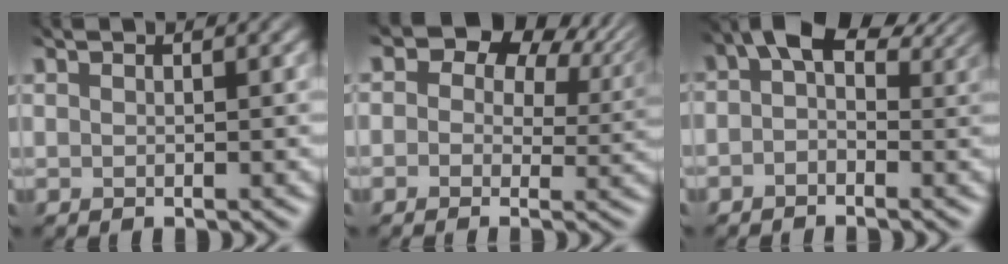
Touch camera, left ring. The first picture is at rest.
{"total": 7.9, "force": [3.8, 5.3, 4.5], "torque": [-0.061, -0.009, 0.053]}
{"total": 5.6, "force": [1.8, 3.7, 3.8], "torque": [-0.057, 0.008, 0.011]}